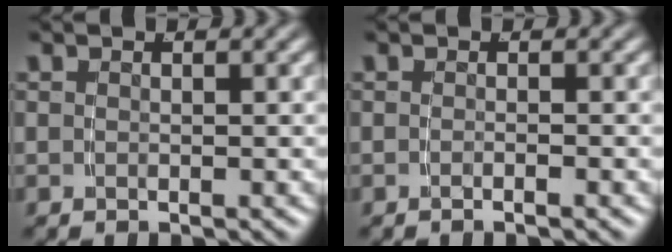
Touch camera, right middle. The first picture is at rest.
{"total": 0.9, "force": [-0.8, -0.5, 0.1], "torque": [-0.007, 0.001, -0.014]}